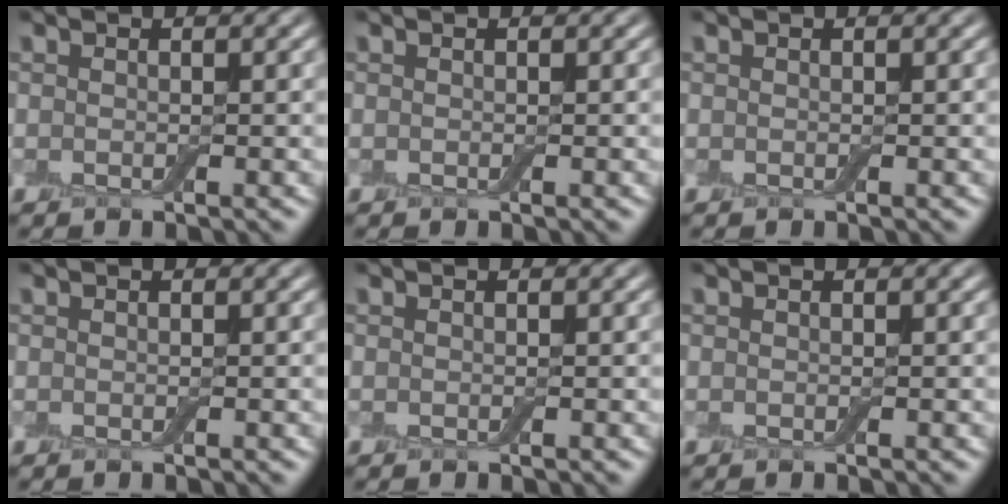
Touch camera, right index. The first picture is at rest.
{"total": 0.0}
{"total": 0.0}
{"total": 0.0}
{"total": 0.0}
{"total": 0.0}